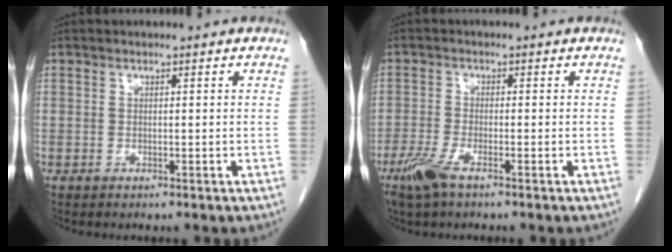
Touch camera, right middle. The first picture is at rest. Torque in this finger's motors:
{"motor_torque": [1.00, -0.58, 0.12, 0.09]}